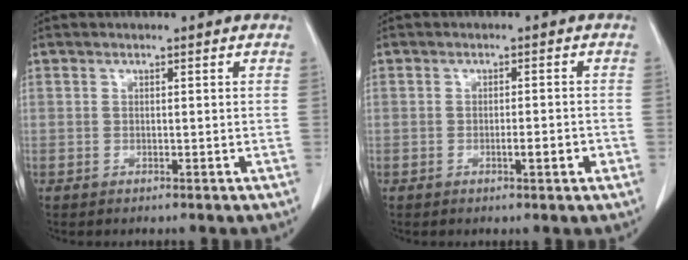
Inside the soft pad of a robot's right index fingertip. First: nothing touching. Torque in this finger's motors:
{"motor_torque": [0.64, -0.29, 0.18, 0.06]}